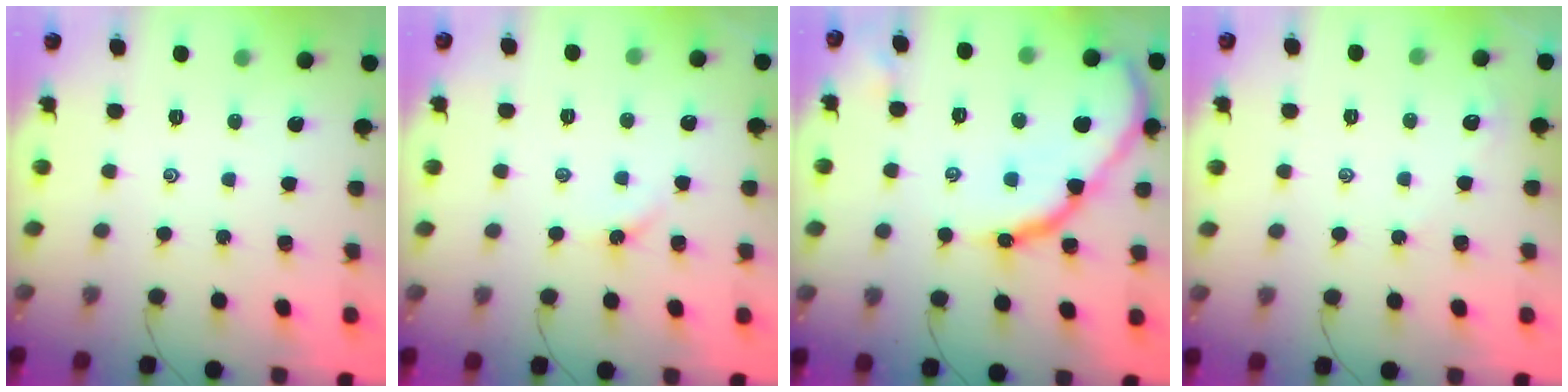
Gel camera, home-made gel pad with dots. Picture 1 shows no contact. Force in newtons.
{"total": 2.6, "press": 2.6, "slide": 0.3}
{"total": 16.4, "press": 16.3, "slide": 1.8}
{"total": 1.4, "press": 1.4, "slide": 0.2}